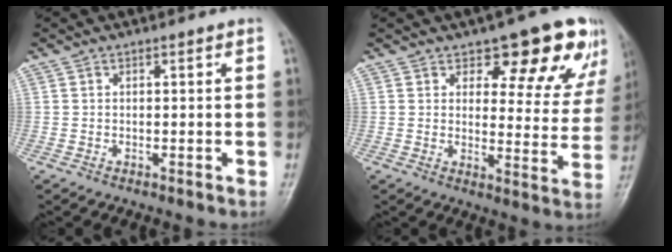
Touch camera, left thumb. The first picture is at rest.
{"total": 14.3, "force": [8.9, 6.3, 9.3], "torque": [-0.051, -0.049, 0.108]}